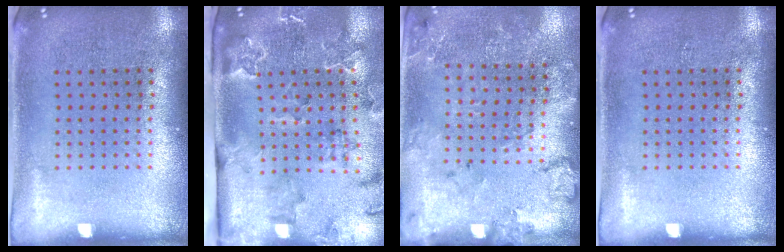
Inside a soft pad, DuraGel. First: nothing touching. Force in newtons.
{"total": 2.3, "press": 2.3, "slide": 0.4}
{"total": 1.7, "press": 1.6, "slide": 0.5}
{"total": 0.0}